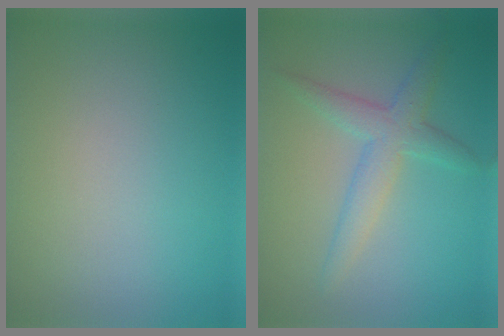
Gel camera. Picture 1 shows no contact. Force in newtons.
{"total": 3.3, "press": 3.3, "slide": 0.1}